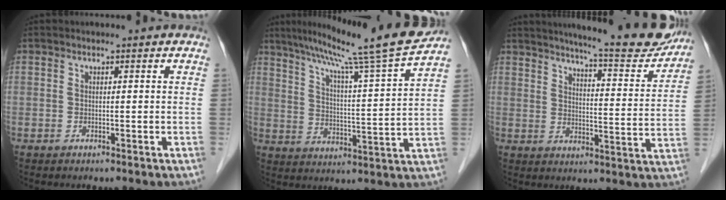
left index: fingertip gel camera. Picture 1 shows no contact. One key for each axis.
{"total": 17.3, "fx": 14.5, "fy": -2.4, "fz": 9.2, "tx": -0.149, "ty": -0.025, "tz": 0.204}
{"total": 17.4, "fx": 15.8, "fy": 1.5, "fz": 7.3, "tx": -0.101, "ty": -0.043, "tz": 0.196}